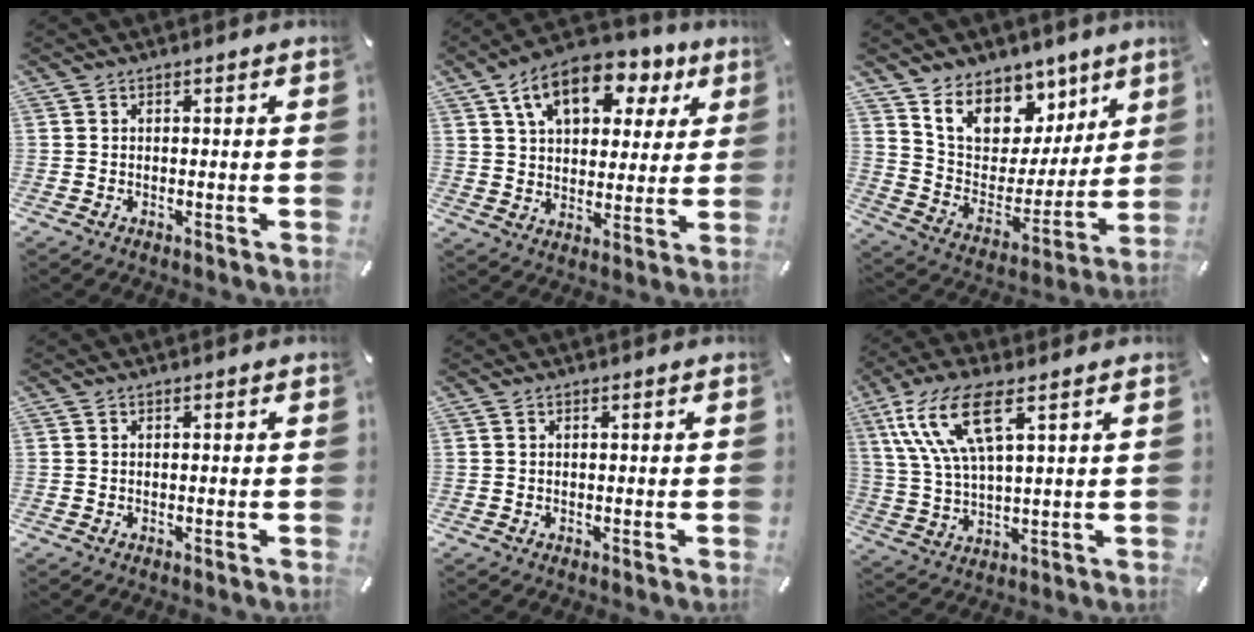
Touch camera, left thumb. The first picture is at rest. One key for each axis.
{"total": 13.8, "fx": 7.1, "fy": 8.7, "fz": 8.1, "tx": -0.138, "ty": -0.016, "tz": 0.125}
{"total": 12.2, "fx": 8.4, "fy": 8.5, "fz": 2.5, "tx": -0.053, "ty": -0.079, "tz": 0.156}
{"total": 0.0}
{"total": 0.0}
{"total": 13.7, "fx": 6.7, "fy": 4.6, "fz": 11.0, "tx": -0.260, "ty": -0.013, "tz": 0.116}